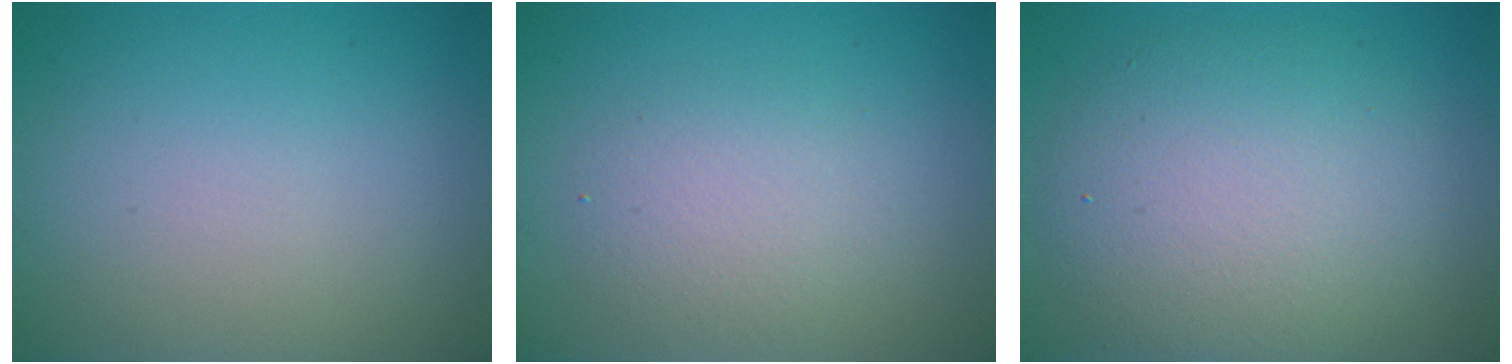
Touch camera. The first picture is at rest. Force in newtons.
{"total": 2.8, "press": 2.8, "slide": 0.1}
{"total": 7.3, "press": 7.3, "slide": 0.1}